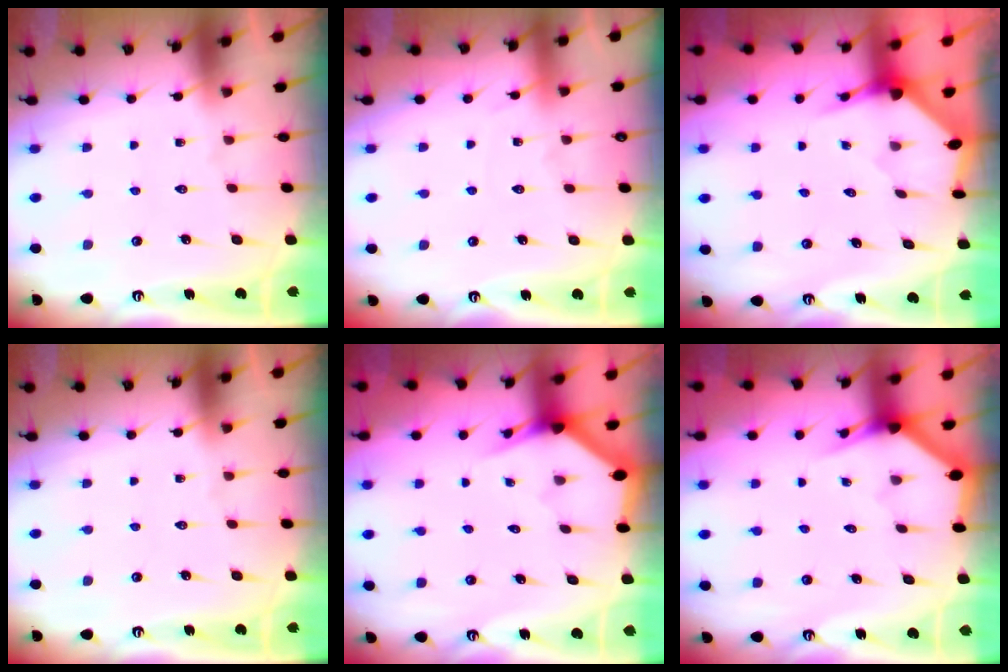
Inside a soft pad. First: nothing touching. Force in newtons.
{"total": 5.3, "press": 5.2, "slide": 0.8}
{"total": 3.3, "press": 3.3, "slide": 0.1}
{"total": 0.0}
{"total": 2.7, "press": 2.7, "slide": 0.0}
{"total": 3.0, "press": 3.0, "slide": 0.1}